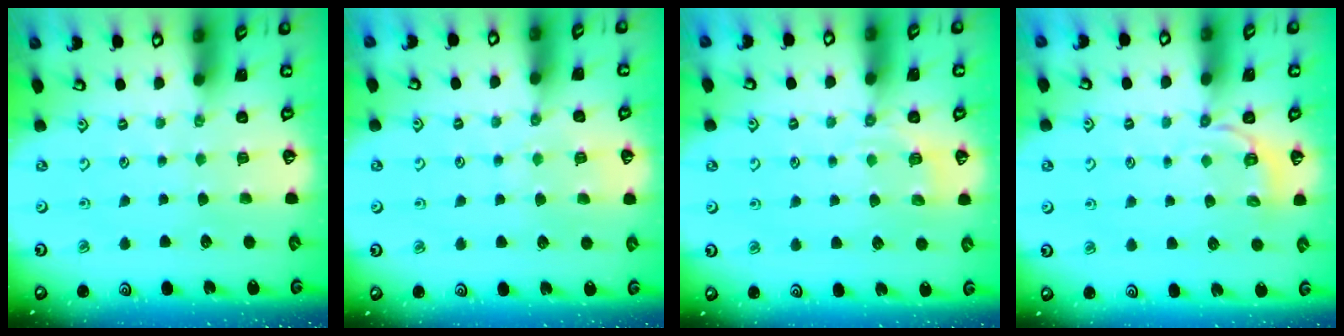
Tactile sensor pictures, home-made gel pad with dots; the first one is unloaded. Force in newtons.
{"total": 6.6, "press": 6.6, "slide": 0.5}
{"total": 4.6, "press": 4.3, "slide": 1.6}
{"total": 5.3, "press": 4.8, "slide": 2.3}